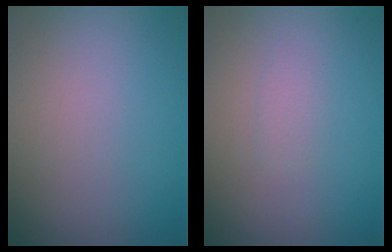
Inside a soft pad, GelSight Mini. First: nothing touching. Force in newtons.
{"total": 0.7, "press": 0.6, "slide": 0.2}